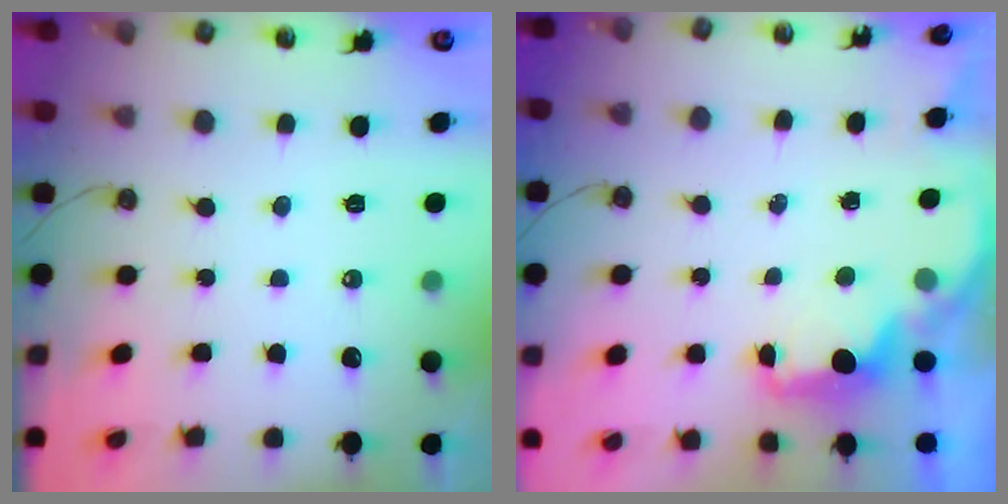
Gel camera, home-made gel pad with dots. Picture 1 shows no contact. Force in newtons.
{"total": 2.4, "press": 2.2, "slide": 0.8}